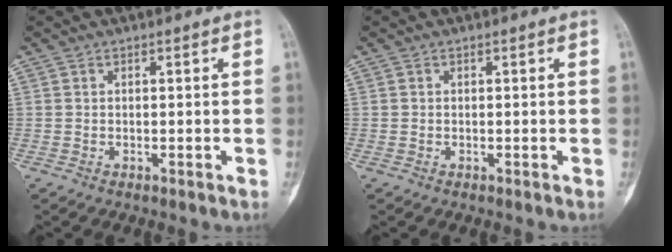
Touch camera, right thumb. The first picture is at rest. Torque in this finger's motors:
{"motor_torque": [-0.24, -0.33, 0.23, 0.08, -0.10]}